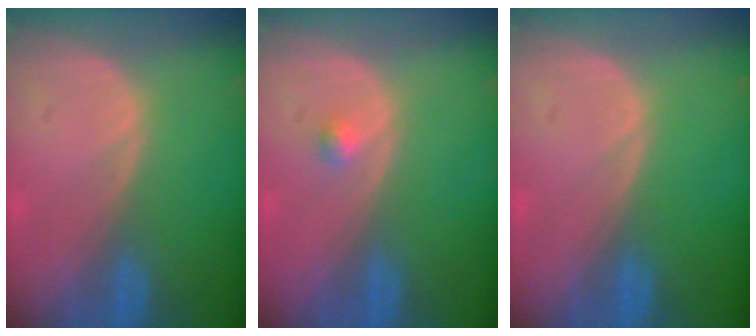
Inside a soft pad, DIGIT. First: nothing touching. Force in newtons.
{"total": 1.0, "press": 1.0, "slide": 0.1}
{"total": 0.0}